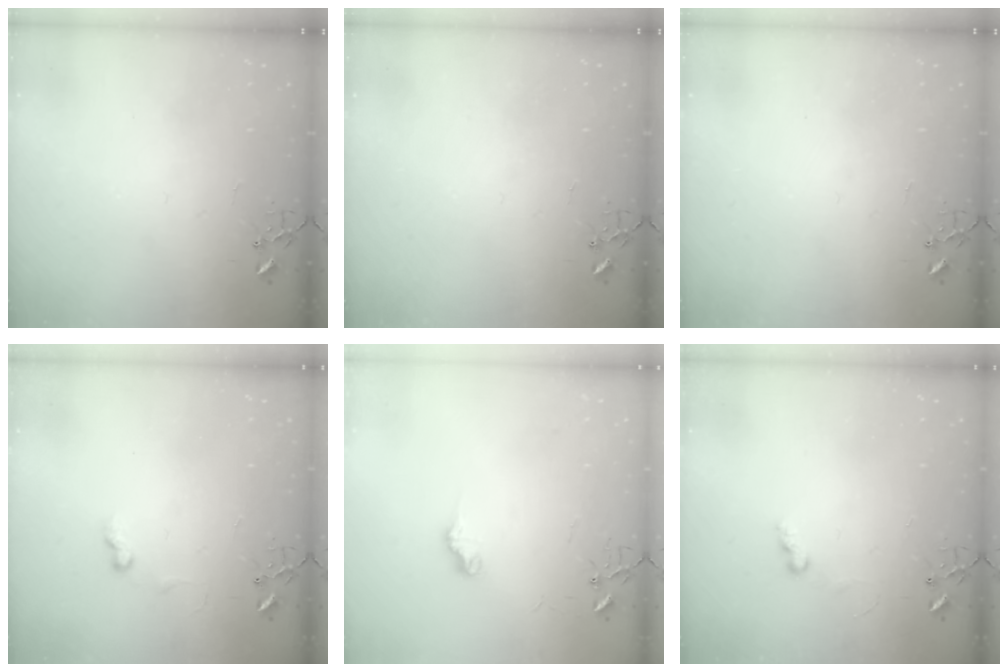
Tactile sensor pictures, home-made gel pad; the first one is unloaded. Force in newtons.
{"total": 0.0}
{"total": 0.0}
{"total": 5.5, "press": 5.5, "slide": 0.8}
{"total": 7.1, "press": 7.1, "slide": 0.5}
{"total": 6.0, "press": 5.9, "slide": 0.7}